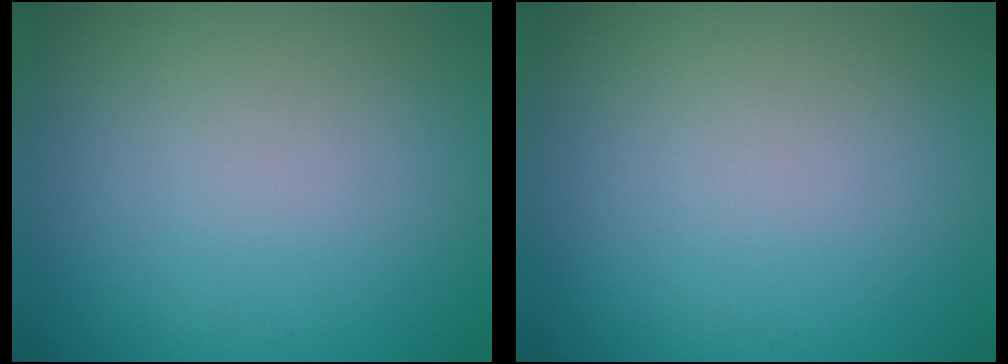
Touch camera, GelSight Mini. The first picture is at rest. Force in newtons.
{"total": 0.0}